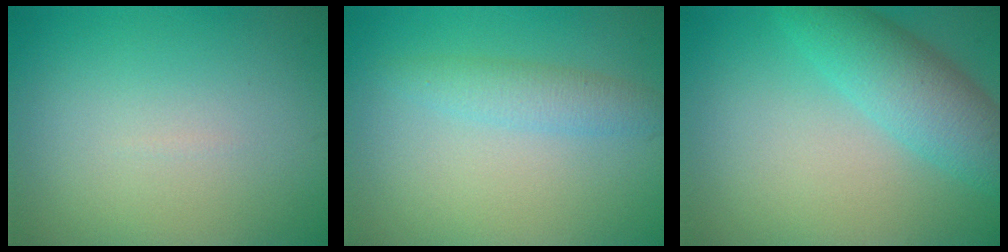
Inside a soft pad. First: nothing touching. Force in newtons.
{"total": 2.3, "press": 2.3, "slide": 0.1}
{"total": 5.1, "press": 5.1, "slide": 0.2}